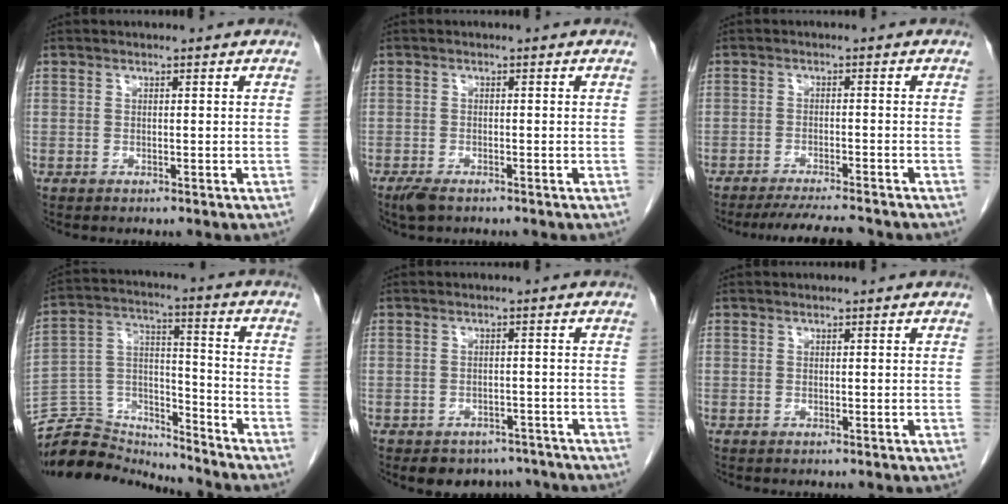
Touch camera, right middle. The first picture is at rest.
{"total": 2.5, "force": [-1.8, 0.9, 1.5], "torque": [-0.032, -0.005, -0.029]}
{"total": 7.8, "force": [-7.2, 0.2, 3.2], "torque": [-0.042, -0.016, -0.111]}
{"total": 14.1, "force": [-13.9, 2.5, 0.2], "torque": [-0.004, 0.052, -0.245]}
{"total": 6.4, "force": [-5.4, 3.5, 0.7], "torque": [0.007, 0.009, -0.065]}
{"total": 0.0}